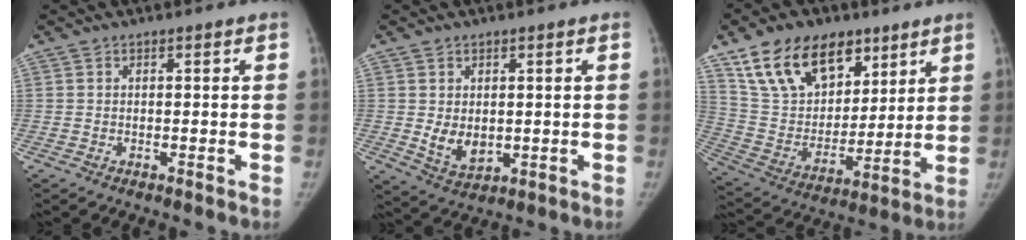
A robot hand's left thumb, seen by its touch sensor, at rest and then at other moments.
{"total": 5.5, "force": [0.2, 4.0, 3.8], "torque": [-0.050, -0.015, 0.021]}
{"total": 20.8, "force": [12.5, 12.7, 10.8], "torque": [-0.151, -0.036, 0.233]}